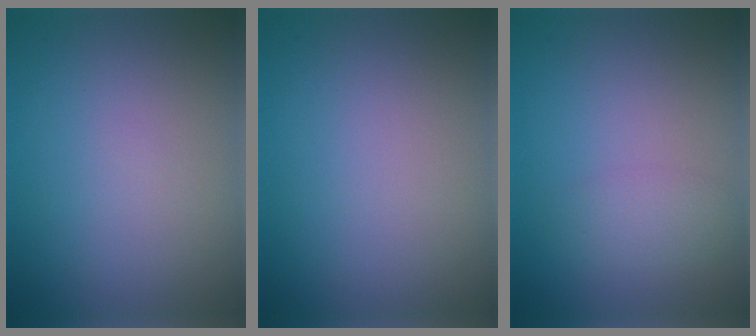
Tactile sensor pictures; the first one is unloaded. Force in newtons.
{"total": 0.0}
{"total": 1.7, "press": 1.7, "slide": 0.1}